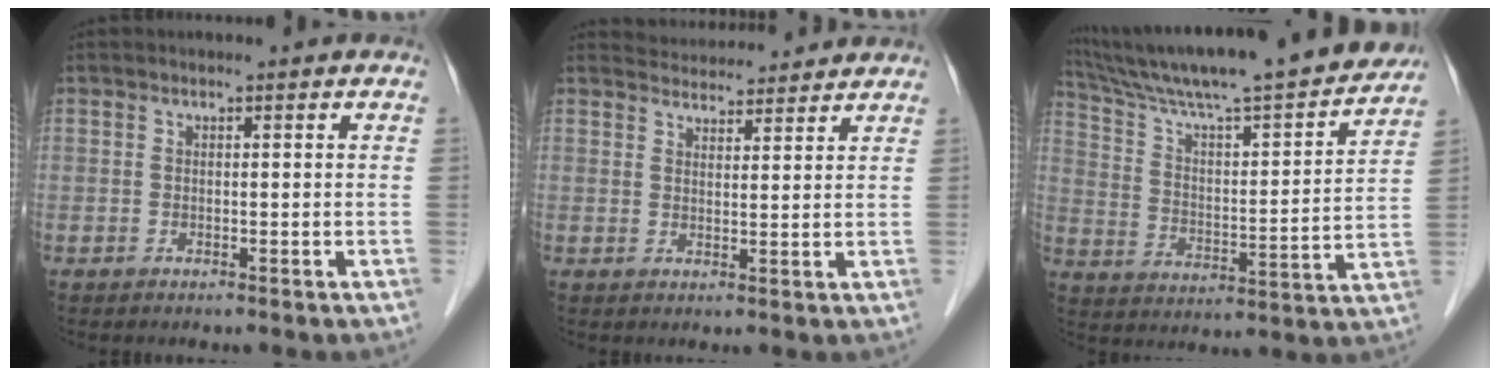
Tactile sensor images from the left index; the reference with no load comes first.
{"total": 7.0, "force": [6.8, 1.1, 0.6], "torque": [-0.010, 0.020, 0.091]}
{"total": 25.1, "force": [21.8, 1.8, 12.3], "torque": [-0.205, -0.011, 0.322]}